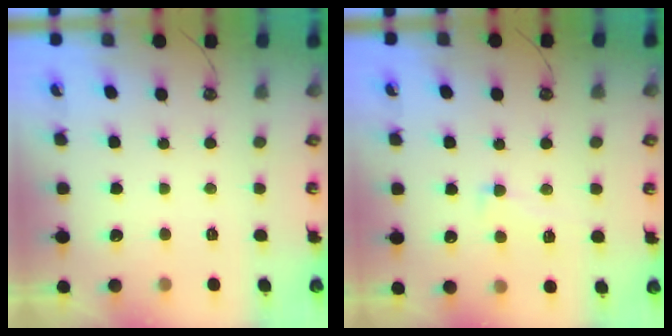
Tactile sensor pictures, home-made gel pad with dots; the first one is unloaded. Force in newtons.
{"total": 1.8, "press": 1.5, "slide": 1.0}